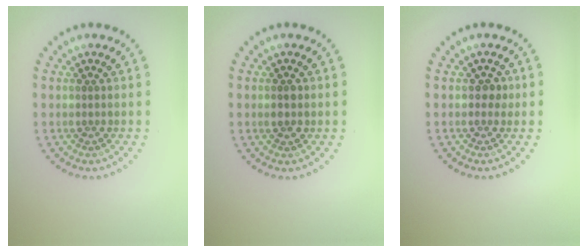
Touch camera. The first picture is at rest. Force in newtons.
{"total": 1.1, "press": 1.1, "slide": 0.1}
{"total": 1.1, "press": 1.0, "slide": 0.3}